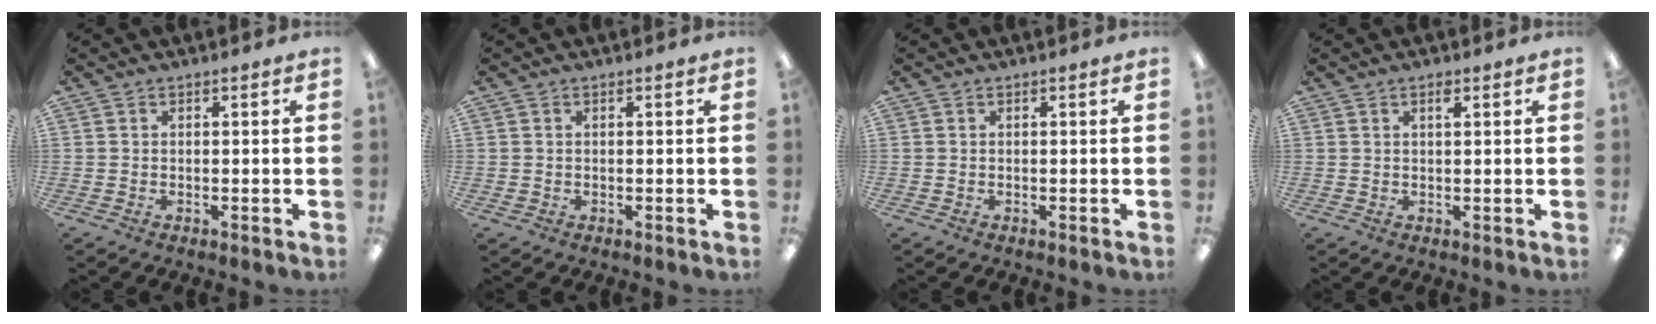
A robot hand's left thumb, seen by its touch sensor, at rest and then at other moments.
{"total": 0.6, "force": [0.3, 0.5, 0.1], "torque": [-0.002, 0.006, 0.003]}
{"total": 0.0}
{"total": 1.5, "force": [0.9, 0.5, 1.1], "torque": [-0.017, -0.001, 0.014]}